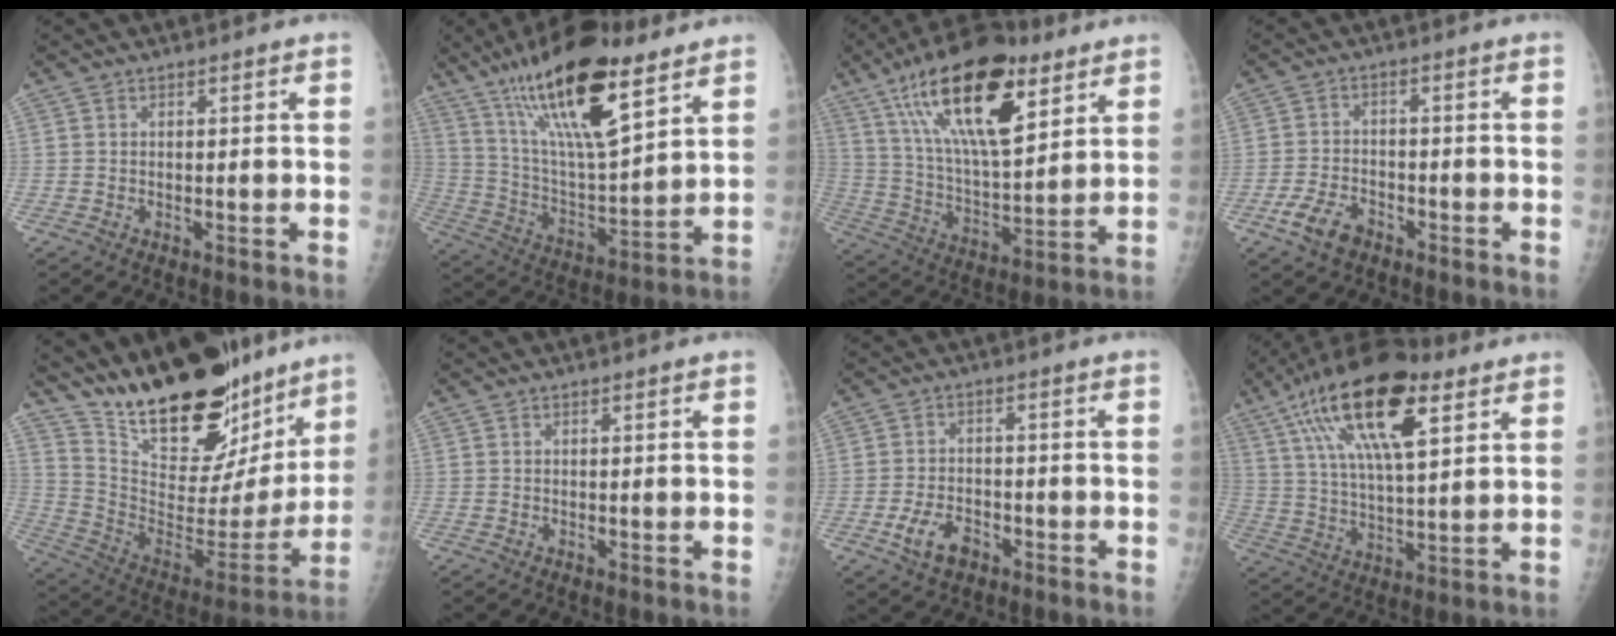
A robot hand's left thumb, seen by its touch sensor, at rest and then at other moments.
{"total": 22.7, "force": [14.0, 6.7, 16.6], "torque": [-0.276, -0.054, 0.250]}
{"total": 23.8, "force": [12.3, 9.5, 18.0], "torque": [-0.293, -0.038, 0.215]}
{"total": 6.1, "force": [-3.6, 3.6, 3.3], "torque": [-0.064, 0.017, -0.065]}
{"total": 28.8, "force": [22.2, 11.2, 14.6], "torque": [-0.197, -0.105, 0.349]}
{"total": 0.0}
{"total": 6.2, "force": [-3.1, 3.9, 3.7], "torque": [-0.064, 0.017, -0.052]}
{"total": 20.8, "force": [10.1, 7.7, 16.4], "torque": [-0.286, -0.013, 0.174]}